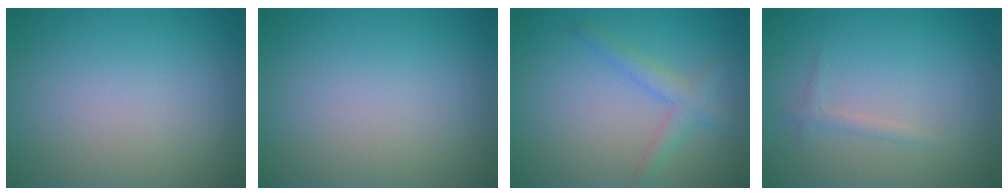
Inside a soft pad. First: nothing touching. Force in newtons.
{"total": 0.0}
{"total": 2.2, "press": 2.2, "slide": 0.1}
{"total": 0.8, "press": 0.8, "slide": 0.1}